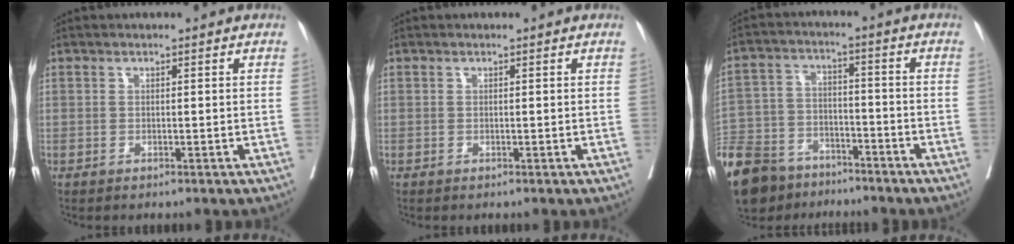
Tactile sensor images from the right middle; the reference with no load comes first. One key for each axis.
{"total": 0.0}
{"total": 19.5, "fx": -14.9, "fy": 9.5, "fz": 8.2, "tx": -0.224, "ty": -0.014, "tz": -0.250}